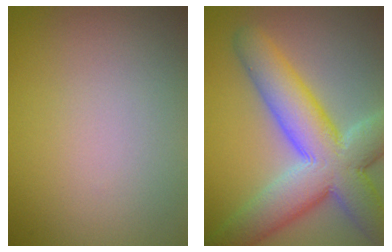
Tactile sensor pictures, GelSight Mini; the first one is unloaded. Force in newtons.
{"total": 11.1, "press": 11.0, "slide": 0.6}